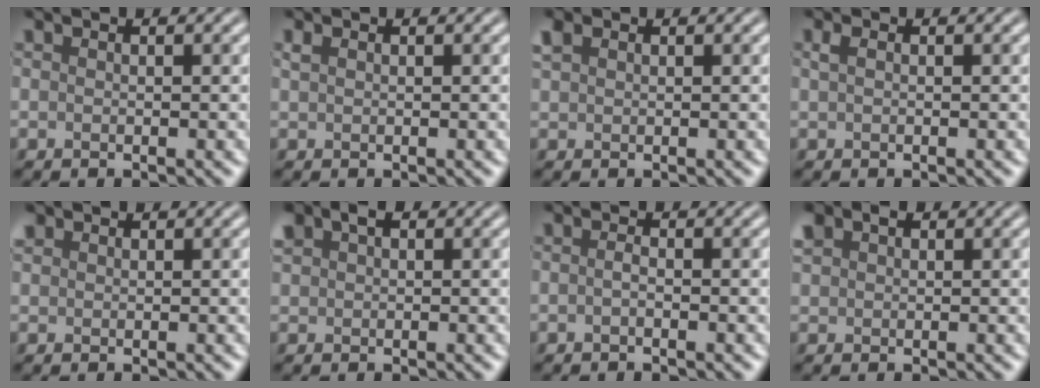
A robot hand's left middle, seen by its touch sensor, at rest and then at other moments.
{"total": 0.7, "force": [0.5, 0.4, 0.4], "torque": [-0.011, 0.003, 0.011]}
{"total": 1.4, "force": [0.9, 0.9, 0.6], "torque": [-0.014, 0.006, 0.020]}
{"total": 0.8, "force": [0.3, 0.4, 0.6], "torque": [-0.017, 0.003, 0.006]}
{"total": 1.0, "force": [0.8, 0.6, 0.1], "torque": [-0.001, 0.003, 0.015]}
{"total": 2.4, "force": [1.4, 1.6, 1.3], "torque": [-0.027, 0.010, 0.024]}
{"total": 0.7, "force": [-0.3, 0.2, 0.6], "torque": [-0.014, 0.000, -0.006]}
{"total": 2.0, "force": [1.1, 1.4, 0.8], "torque": [-0.017, 0.008, 0.021]}